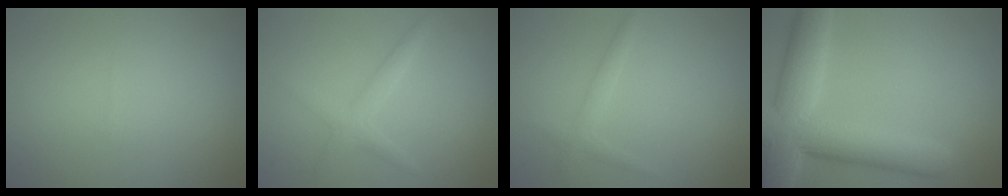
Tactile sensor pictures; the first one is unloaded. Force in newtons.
{"total": 1.4, "press": 1.4, "slide": 0.0}
{"total": 1.3, "press": 1.3, "slide": 0.1}
{"total": 9.4, "press": 9.4, "slide": 0.6}